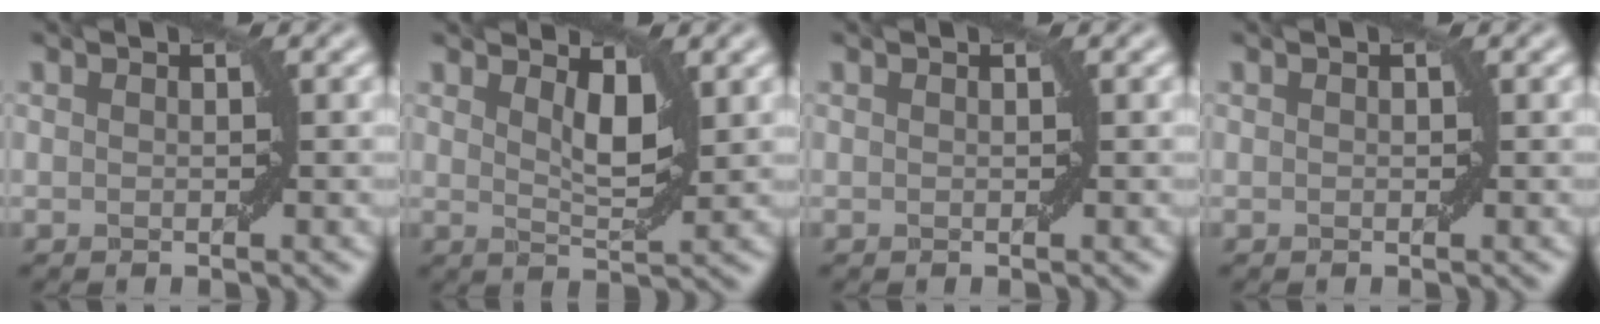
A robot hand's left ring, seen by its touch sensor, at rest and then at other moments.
{"total": 2.8, "force": [1.4, 0.9, 2.3], "torque": [-0.041, -0.007, 0.025]}
{"total": 0.0}
{"total": 0.0}